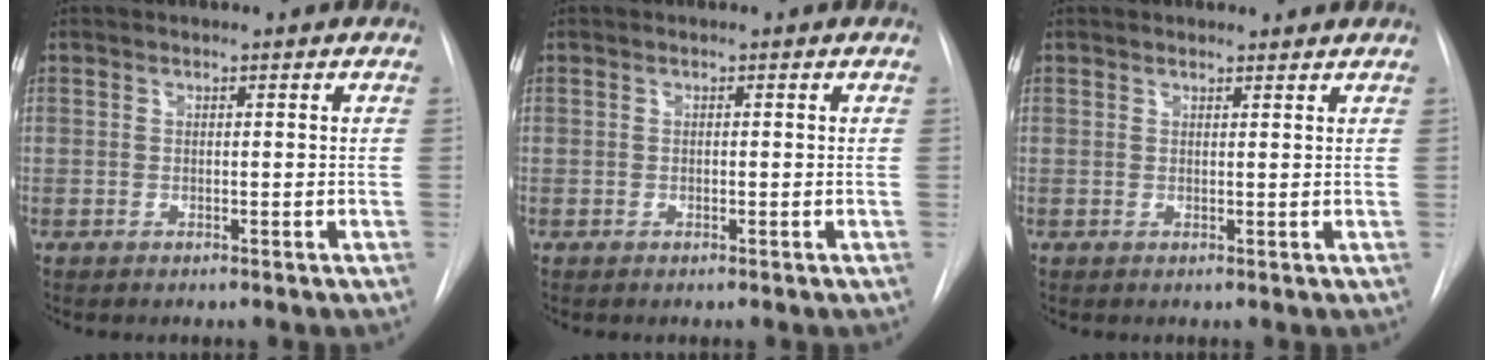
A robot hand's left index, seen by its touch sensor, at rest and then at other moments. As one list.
[{"total": 0.0}, {"total": 2.5, "force": [2.4, 0.4, 0.3], "torque": [-0.010, 0.007, 0.028]}]